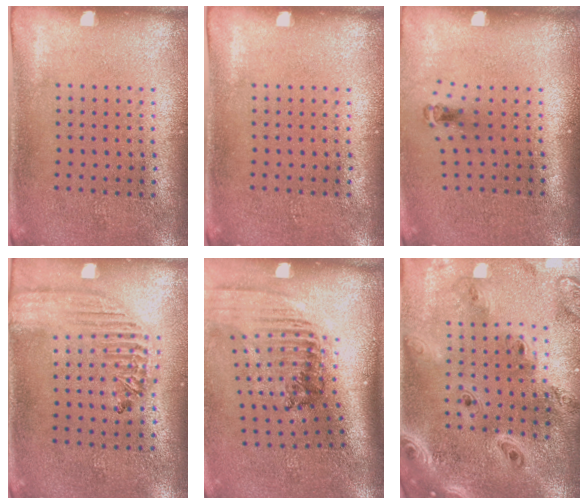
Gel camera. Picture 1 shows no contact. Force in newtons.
{"total": 0.0}
{"total": 0.7, "press": 0.3, "slide": 0.6}
{"total": 1.8, "press": 1.7, "slide": 0.7}
{"total": 1.8, "press": 1.4, "slide": 1.2}
{"total": 3.0, "press": 2.5, "slide": 1.7}